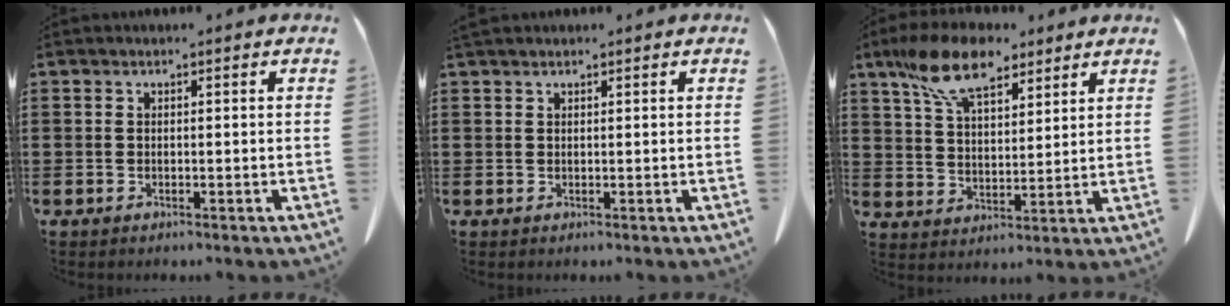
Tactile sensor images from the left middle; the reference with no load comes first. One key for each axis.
{"total": 0.6, "fx": 0.6, "fy": 0.1, "fz": 0.2, "tx": -0.008, "ty": -0.002, "tz": 0.013}
{"total": 11.4, "fx": 8.0, "fy": 4.5, "fz": 6.8, "tx": -0.154, "ty": -0.008, "tz": 0.152}